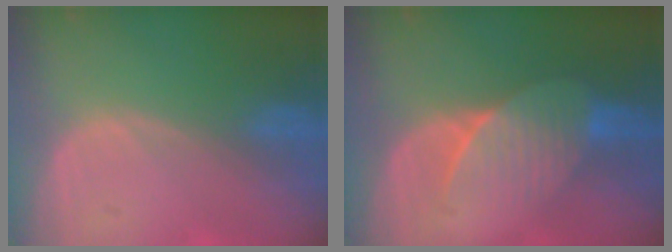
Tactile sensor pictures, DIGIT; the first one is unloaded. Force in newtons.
{"total": 7.2, "press": 6.8, "slide": 2.4}